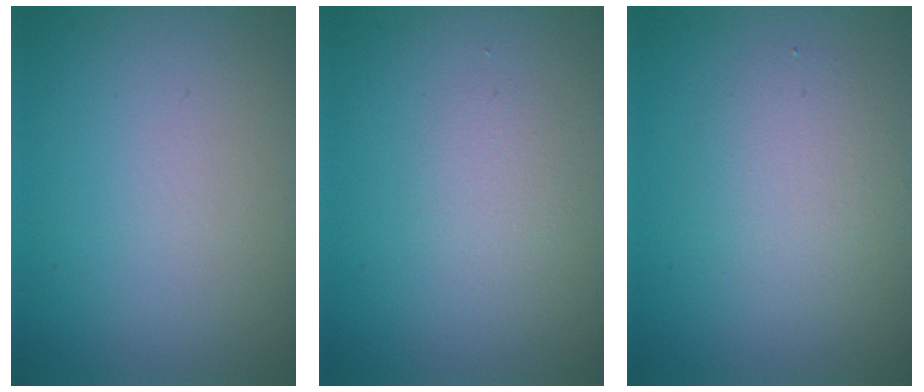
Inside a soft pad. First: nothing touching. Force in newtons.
{"total": 1.2, "press": 1.2, "slide": 0.1}
{"total": 2.7, "press": 2.7, "slide": 0.3}